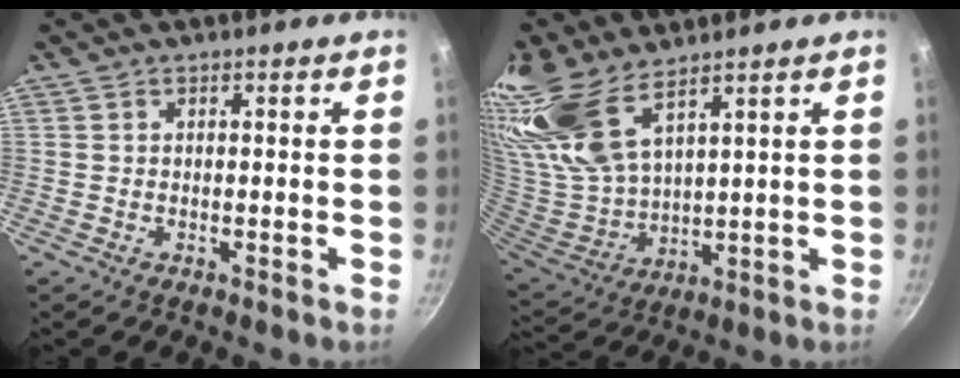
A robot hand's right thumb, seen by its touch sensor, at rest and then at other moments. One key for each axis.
{"total": 15.7, "fx": 11.4, "fy": 5.8, "fz": 9.1, "tx": -0.182, "ty": -0.070, "tz": 0.246}